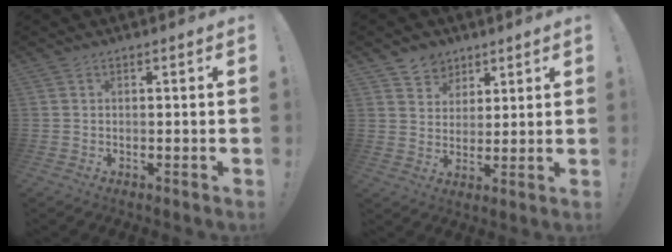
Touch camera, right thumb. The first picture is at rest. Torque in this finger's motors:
{"motor_torque": [-0.15, -0.10, -0.21, 0.55, 0.07]}